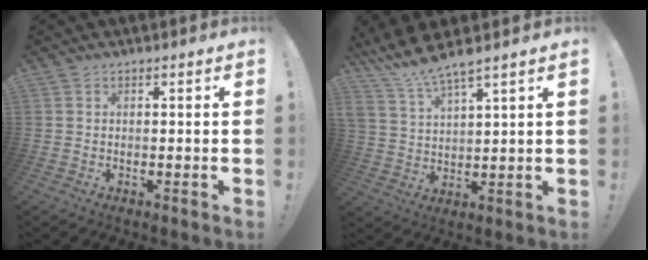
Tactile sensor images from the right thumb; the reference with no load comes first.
{"total": 8.0, "force": [7.4, 0.1, 3.2], "torque": [-0.074, -0.047, 0.134]}